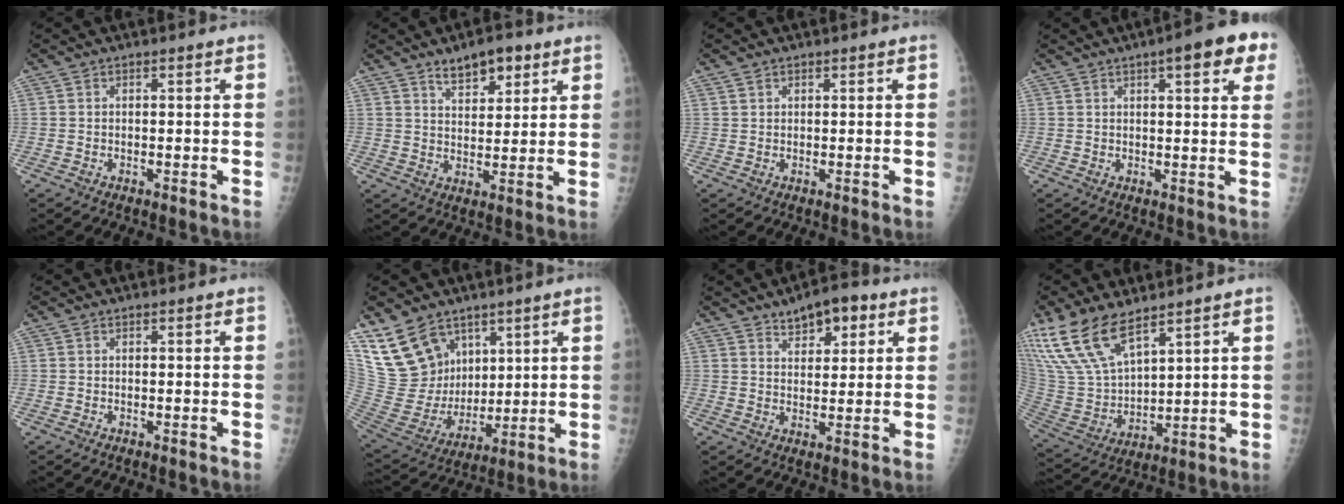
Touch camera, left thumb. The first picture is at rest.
{"total": 7.6, "force": [4.9, 3.5, 4.6], "torque": [-0.046, -0.027, 0.077]}
{"total": 0.9, "force": [0.6, 0.6, 0.1], "torque": [0.008, -0.003, 0.008]}
{"total": 10.7, "force": [5.2, 2.9, 8.9], "torque": [-0.087, -0.006, 0.058]}
{"total": 0.0}
{"total": 16.6, "force": [10.3, 10.9, 7.1], "torque": [-0.109, -0.040, 0.222]}
{"total": 7.5, "force": [4.4, 3.8, 4.8], "torque": [-0.042, -0.015, 0.062]}
{"total": 15.8, "force": [11.1, 6.4, 9.1], "torque": [-0.176, -0.043, 0.237]}